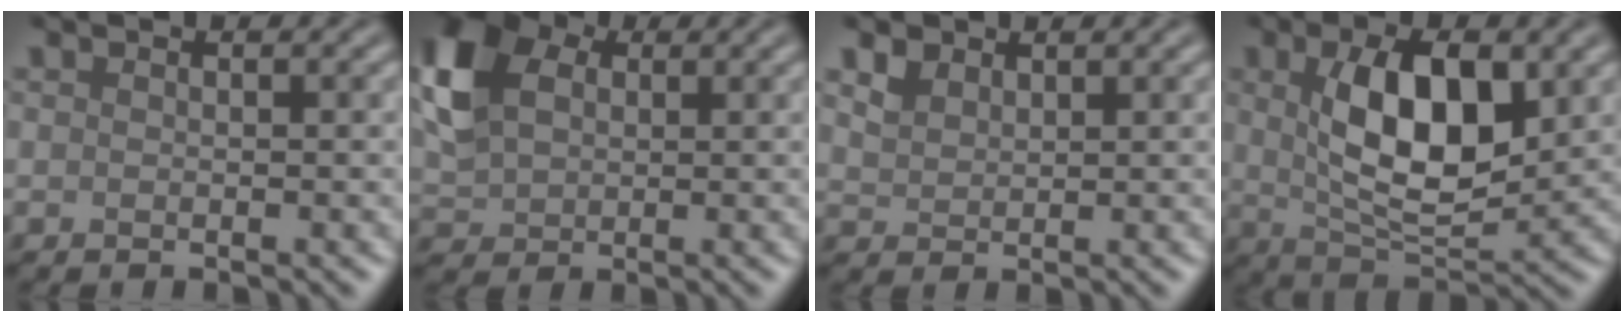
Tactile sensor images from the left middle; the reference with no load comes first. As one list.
[{"total": 8.0, "force": [2.4, 5.7, 5.1], "torque": [-0.142, 0.020, 0.043]}, {"total": 1.9, "force": [1.4, 1.2, 0.6], "torque": [-0.021, -0.002, 0.033]}, {"total": 8.7, "force": [1.8, 4.0, 7.5], "torque": [-0.135, -0.004, 0.036]}]